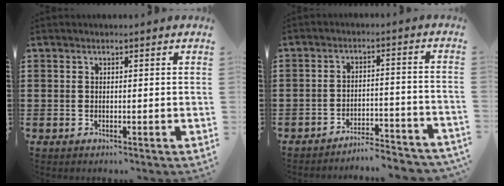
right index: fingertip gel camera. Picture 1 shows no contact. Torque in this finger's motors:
{"motor_torque": [1.10, 1.04, 0.23, 0.00]}